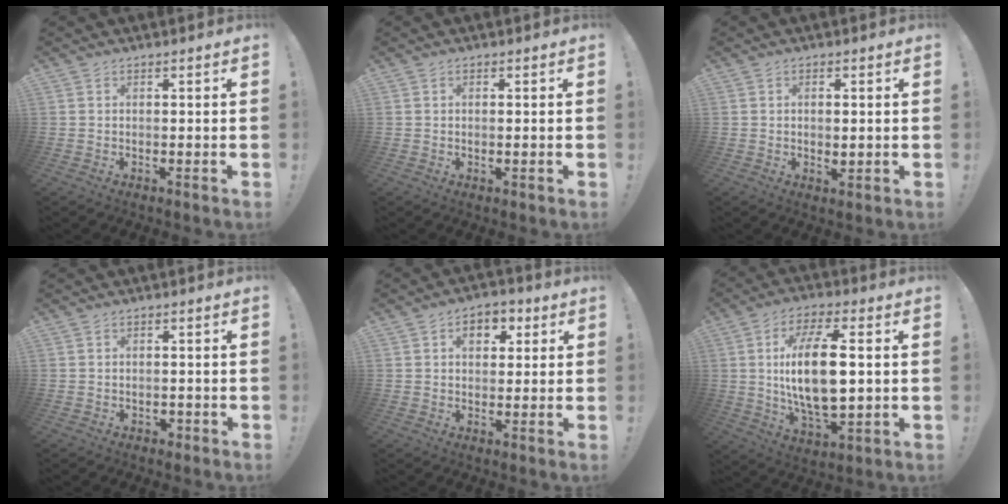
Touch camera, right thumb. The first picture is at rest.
{"total": 0.8, "force": [0.2, 0.3, 0.7], "torque": [0.002, -0.006, 0.001]}
{"total": 1.8, "force": [0.2, 1.0, 1.4], "torque": [-0.013, -0.001, 0.001]}
{"total": 1.6, "force": [-0.8, 1.3, 0.6], "torque": [-0.006, 0.002, -0.014]}
{"total": 6.8, "force": [2.3, 4.9, 4.1], "torque": [-0.041, -0.002, 0.037]}
{"total": 18.3, "force": [1.5, 7.9, 16.4], "torque": [-0.309, -0.011, 0.012]}